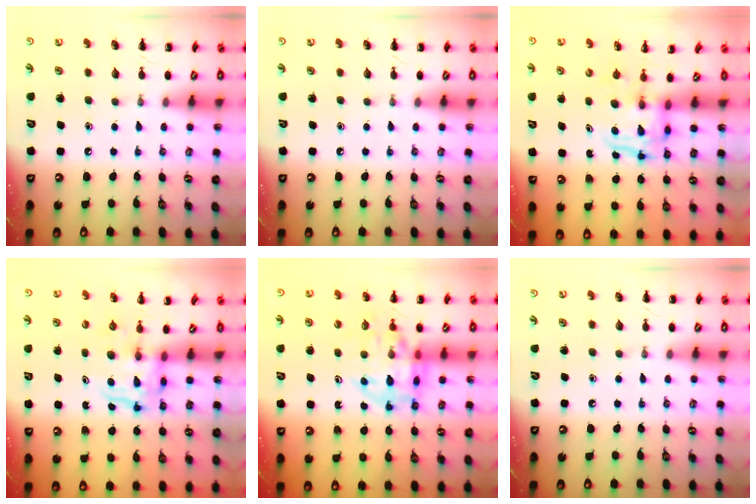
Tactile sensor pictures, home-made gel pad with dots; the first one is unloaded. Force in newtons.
{"total": 0.0}
{"total": 3.9, "press": 3.9, "slide": 0.4}
{"total": 3.4, "press": 3.4, "slide": 0.2}
{"total": 13.5, "press": 12.9, "slide": 3.8}
{"total": 0.0}